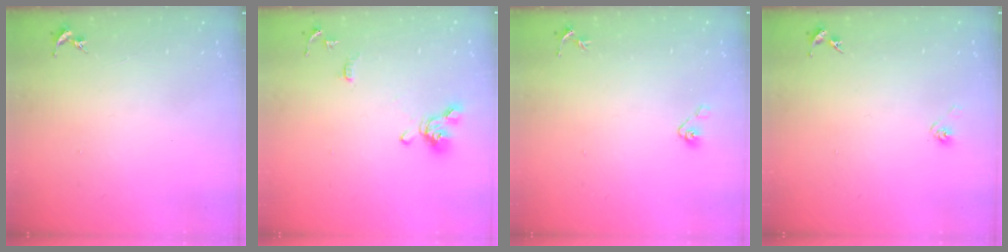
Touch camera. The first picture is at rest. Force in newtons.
{"total": 11.3, "press": 11.2, "slide": 1.3}
{"total": 4.1, "press": 3.7, "slide": 1.7}
{"total": 2.9, "press": 2.6, "slide": 1.4}